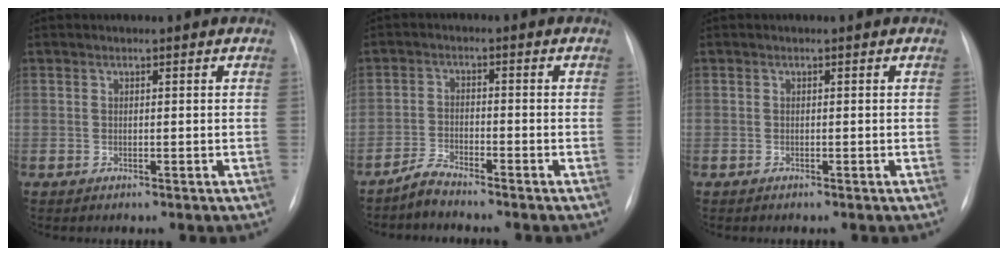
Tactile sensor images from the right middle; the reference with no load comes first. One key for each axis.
{"total": 3.0, "fx": -3.0, "fy": 0.1, "fz": 0.6, "tx": -0.016, "ty": -0.011, "tz": -0.061}
{"total": 0.0}